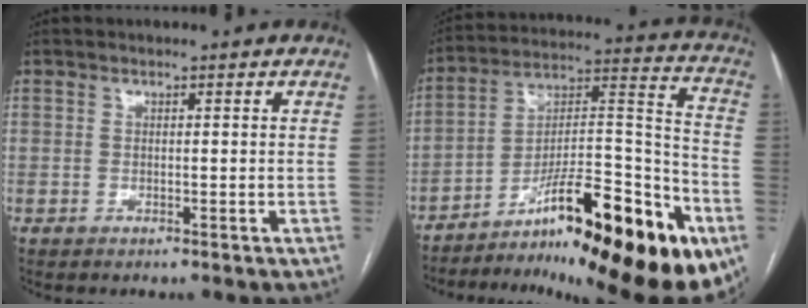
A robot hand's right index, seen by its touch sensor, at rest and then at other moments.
{"total": 28.5, "force": [-15.9, 5.2, 23.1], "torque": [-0.271, 0.014, -0.240]}